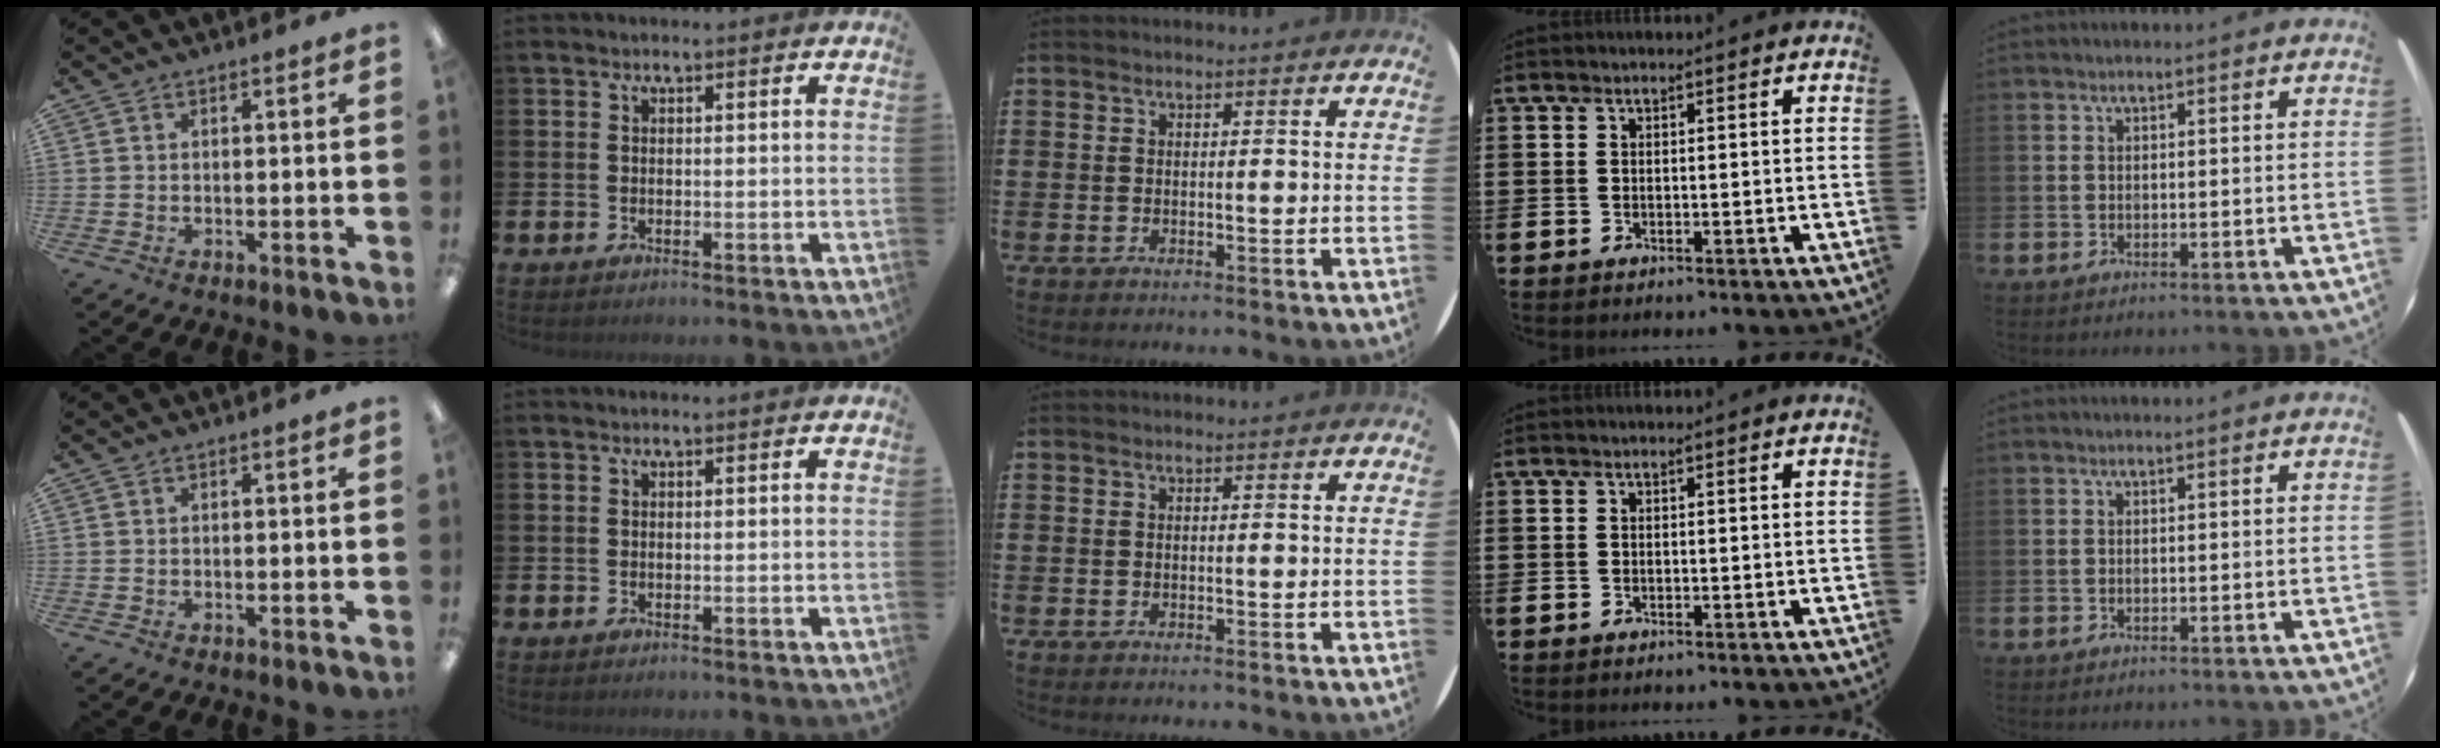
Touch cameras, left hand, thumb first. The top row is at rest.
{}